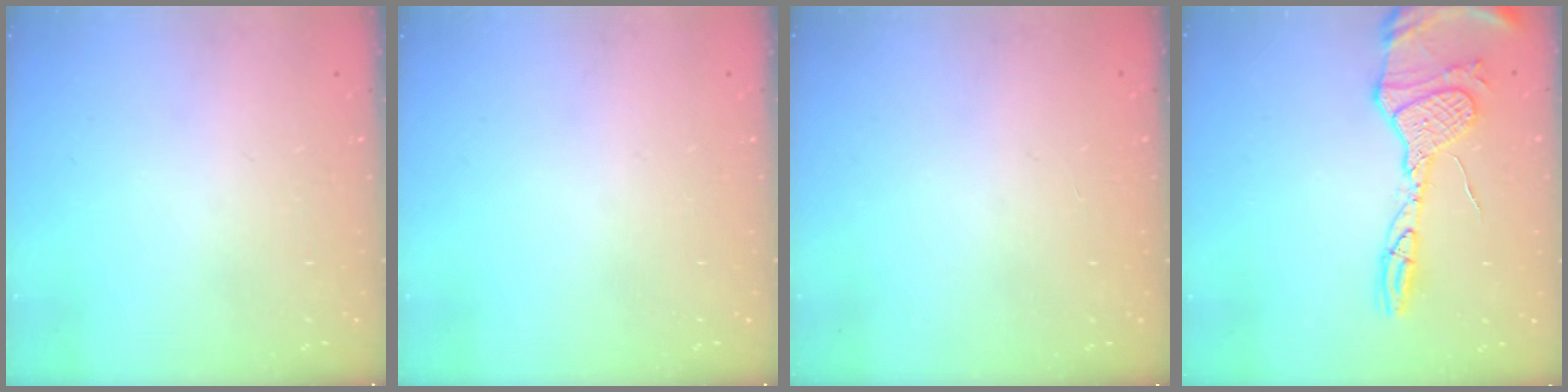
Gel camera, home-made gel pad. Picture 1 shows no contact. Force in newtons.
{"total": 0.0}
{"total": 0.0}
{"total": 16.0, "press": 15.9, "slide": 1.6}